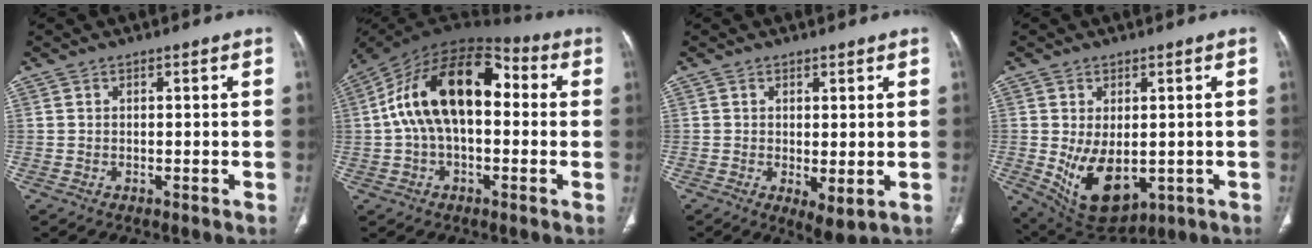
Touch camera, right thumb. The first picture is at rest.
{"total": 19.1, "force": [1.7, 10.7, 15.8], "torque": [-0.270, 0.050, 0.020]}
{"total": 4.0, "force": [-0.5, 1.6, 3.7], "torque": [-0.060, -0.017, -0.001]}
{"total": 11.7, "force": [-1.8, 7.0, 9.3], "torque": [-0.143, -0.013, -0.001]}